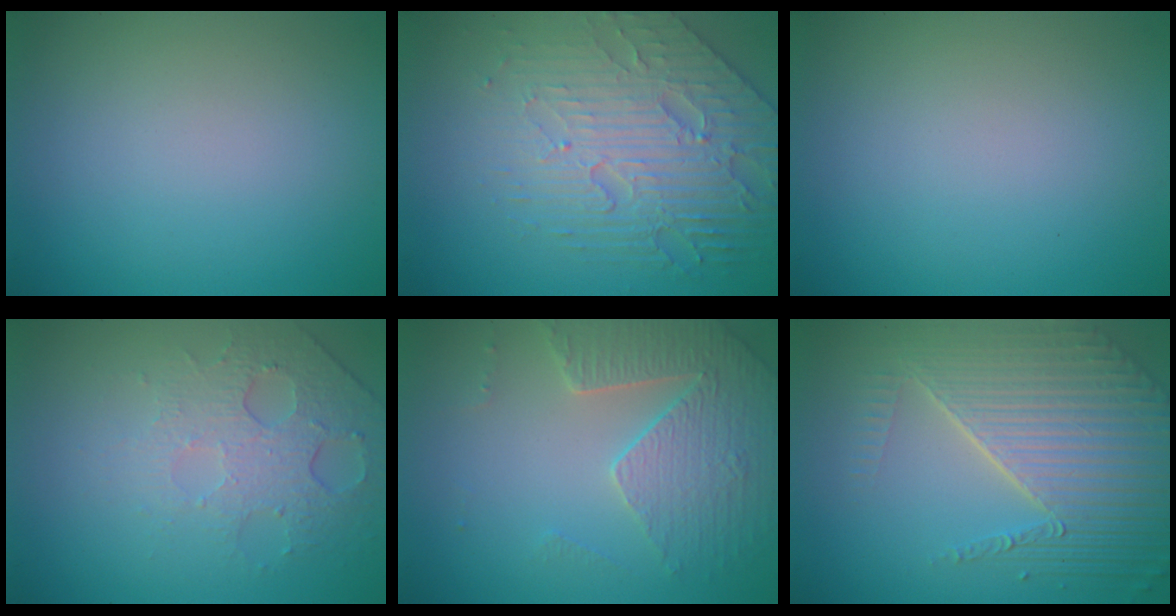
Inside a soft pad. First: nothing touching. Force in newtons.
{"total": 6.3, "press": 5.1, "slide": 3.7}
{"total": 0.0}
{"total": 4.7, "press": 3.2, "slide": 3.5}
{"total": 3.9, "press": 3.8, "slide": 0.8}
{"total": 8.6, "press": 5.7, "slide": 6.5}